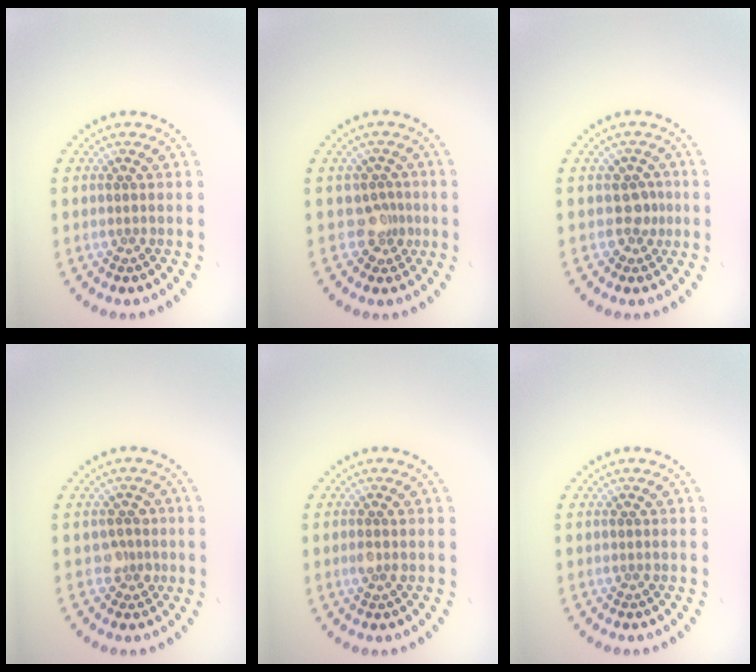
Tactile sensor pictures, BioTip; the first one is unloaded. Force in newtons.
{"total": 2.1, "press": 1.6, "slide": 1.4}
{"total": 1.8, "press": 1.4, "slide": 1.2}
{"total": 1.8, "press": 1.5, "slide": 1.1}
{"total": 0.8, "press": 0.7, "slide": 0.4}
{"total": 0.0}